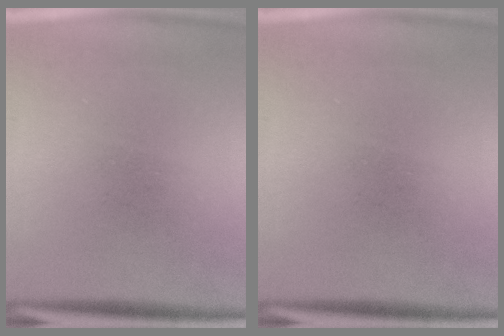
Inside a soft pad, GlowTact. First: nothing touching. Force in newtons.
{"total": 0.0}